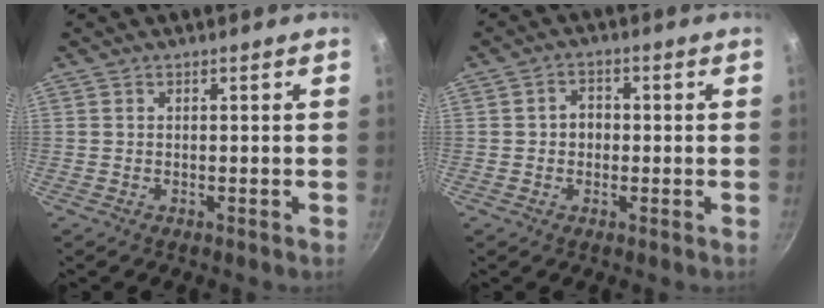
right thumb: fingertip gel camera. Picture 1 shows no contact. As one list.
[{"total": 3.6, "force": [0.0, 3.0, 2.0], "torque": [-0.011, 0.011, -0.003]}]